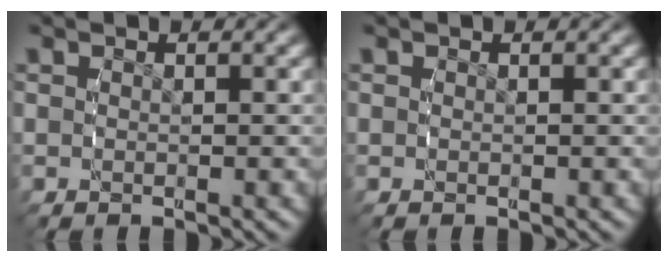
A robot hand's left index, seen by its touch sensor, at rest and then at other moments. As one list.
[{"total": 0.0}]